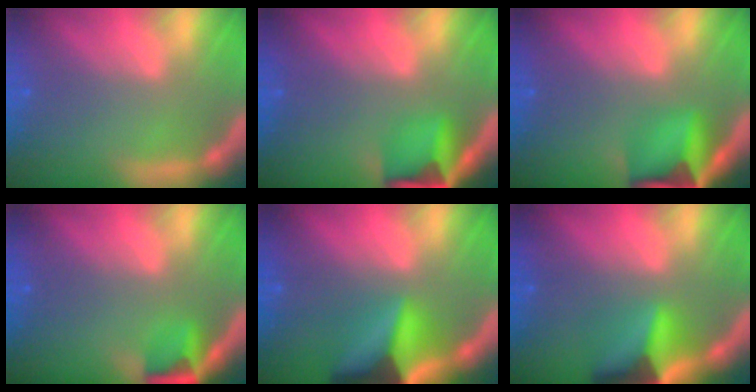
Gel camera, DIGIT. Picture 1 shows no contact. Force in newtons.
{"total": 5.4}
{"total": 6.9}
{"total": 2.9}
{"total": 9.9}
{"total": 7.4}